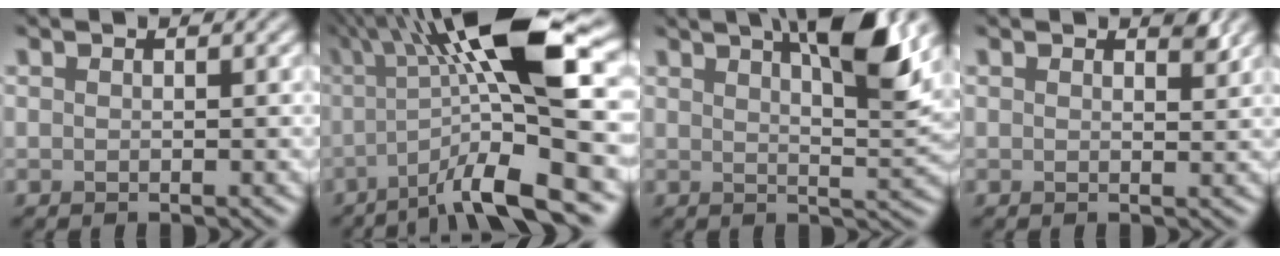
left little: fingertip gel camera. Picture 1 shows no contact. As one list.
[{"total": 11.9, "force": [-1.3, 2.3, 11.6], "torque": [-0.173, 0.012, -0.017]}, {"total": 7.4, "force": [3.9, 1.6, 6.1], "torque": [-0.074, 0.012, 0.063]}, {"total": 0.6, "force": [0.5, -0.2, 0.0], "torque": [0.007, -0.003, 0.014]}]